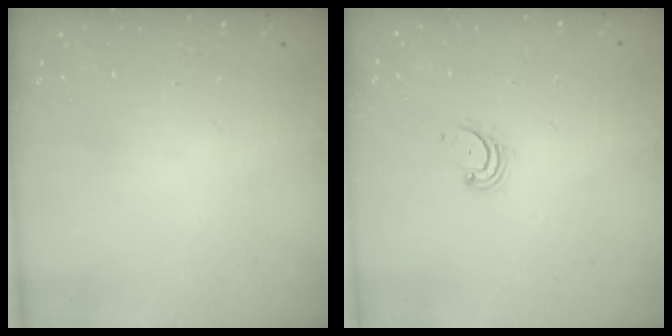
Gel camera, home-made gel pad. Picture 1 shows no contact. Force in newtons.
{"total": 2.6, "press": 2.5, "slide": 0.3}